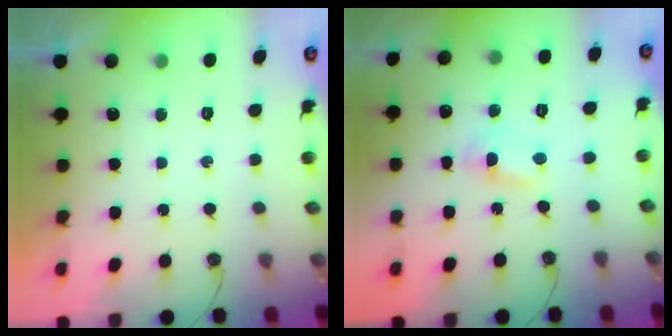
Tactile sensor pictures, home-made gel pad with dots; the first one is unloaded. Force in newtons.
{"total": 1.5, "press": 1.5, "slide": 0.2}